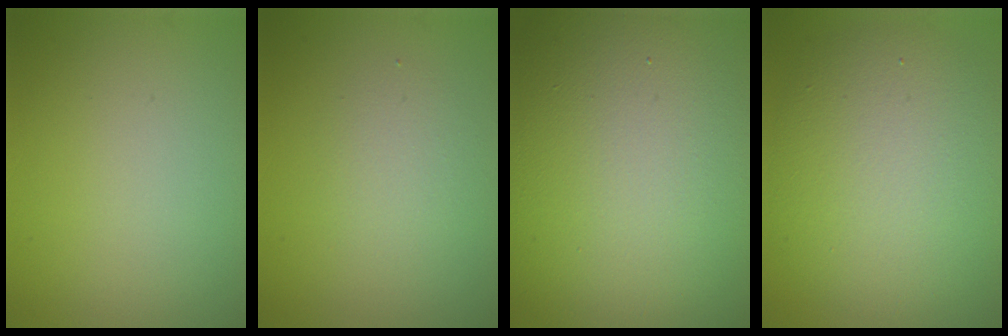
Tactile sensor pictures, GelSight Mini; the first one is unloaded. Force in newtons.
{"total": 1.9, "press": 1.9, "slide": 0.1}
{"total": 21.1, "press": 21.1, "slide": 1.1}
{"total": 9.7, "press": 9.6, "slide": 0.7}